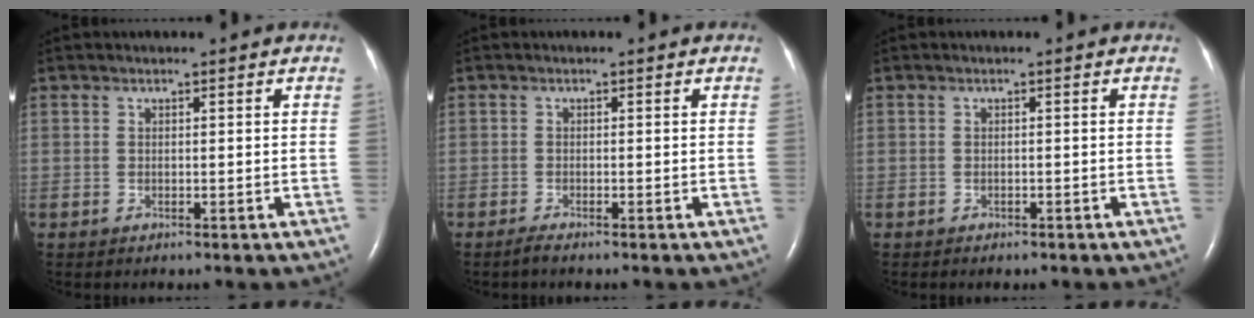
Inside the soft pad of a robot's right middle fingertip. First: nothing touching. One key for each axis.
{"total": 0.9, "fx": -0.8, "fy": -0.1, "fz": 0.5, "tx": -0.015, "ty": -0.003, "tz": -0.017}
{"total": 0.8, "fx": -0.6, "fy": 0.4, "fz": 0.3, "tx": -0.009, "ty": -0.001, "tz": -0.007}